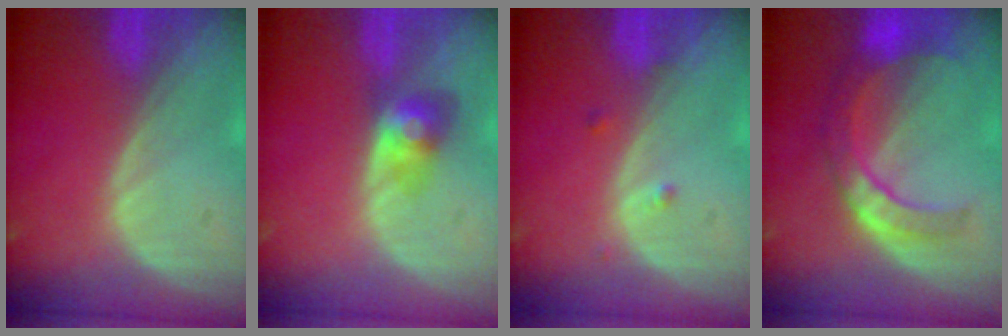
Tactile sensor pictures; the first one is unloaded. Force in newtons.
{"total": 3.9, "press": 3.9, "slide": 0.3}
{"total": 1.1, "press": 1.1, "slide": 0.1}
{"total": 7.6, "press": 7.3, "slide": 1.9}